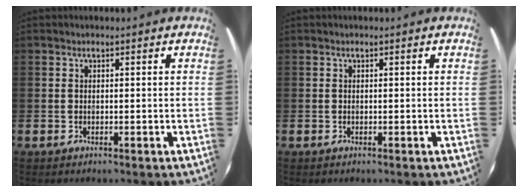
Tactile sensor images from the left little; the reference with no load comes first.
{"total": 0.0}